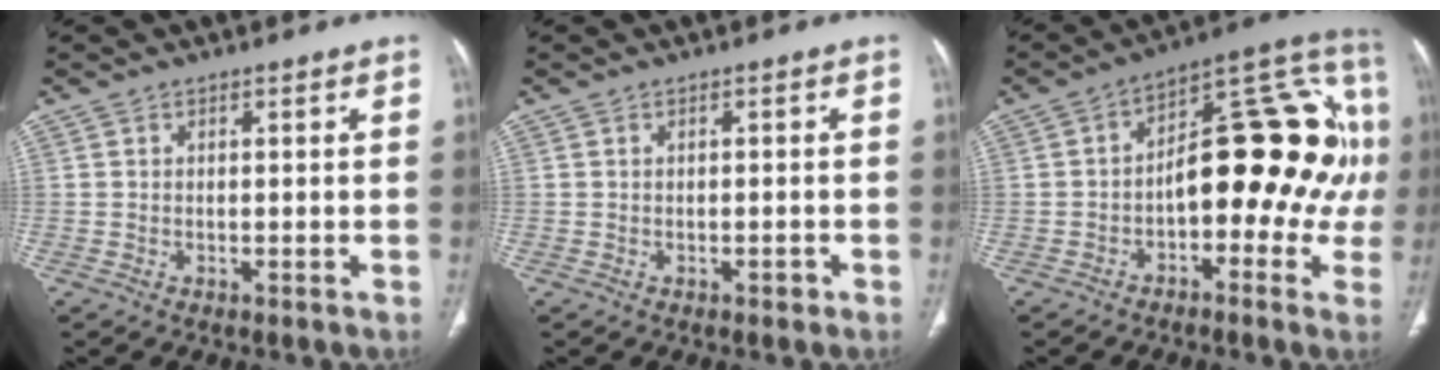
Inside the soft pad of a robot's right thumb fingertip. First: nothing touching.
{"total": 1.0, "force": [-0.5, 0.6, 0.5], "torque": [-0.007, 0.005, -0.006]}
{"total": 23.1, "force": [-1.1, 11.6, 20.0], "torque": [-0.236, 0.051, -0.025]}